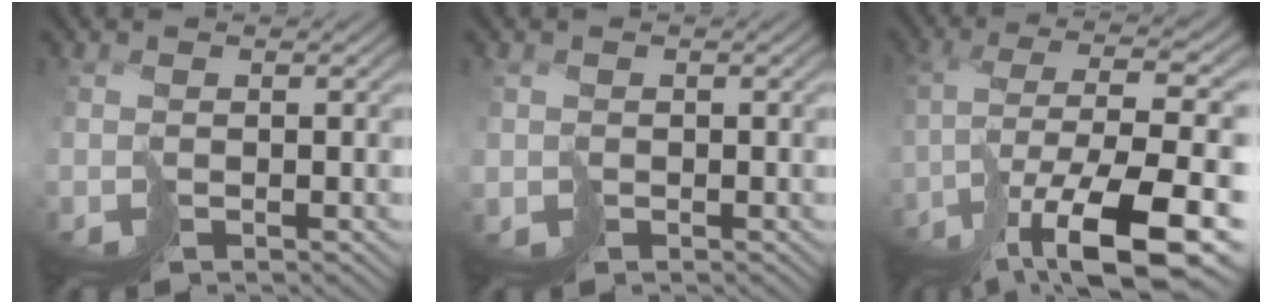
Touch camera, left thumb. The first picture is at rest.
{"total": 1.3, "force": [0.0, 1.3, 0.3], "torque": [-0.011, -0.003, -0.002]}
{"total": 14.8, "force": [-6.3, 4.3, 12.6], "torque": [-0.247, -0.014, -0.083]}